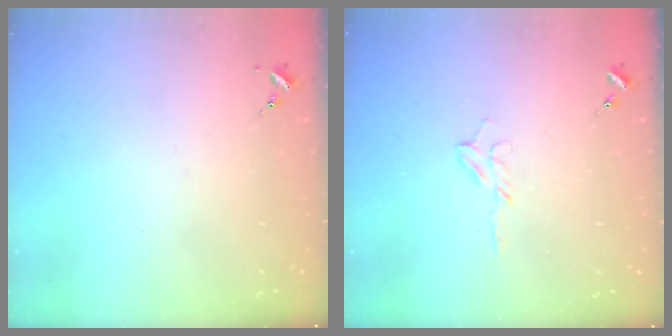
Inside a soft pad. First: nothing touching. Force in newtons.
{"total": 4.9, "press": 4.8, "slide": 0.6}